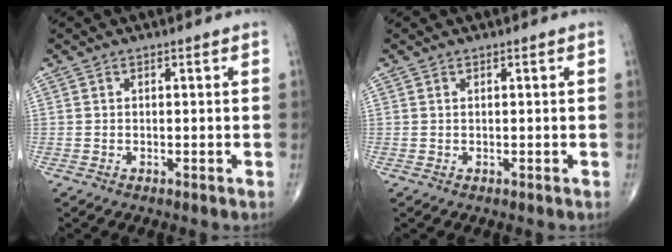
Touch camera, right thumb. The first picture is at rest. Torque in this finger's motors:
{"motor_torque": [0.12, -0.02, -0.09, -0.15, -0.01]}